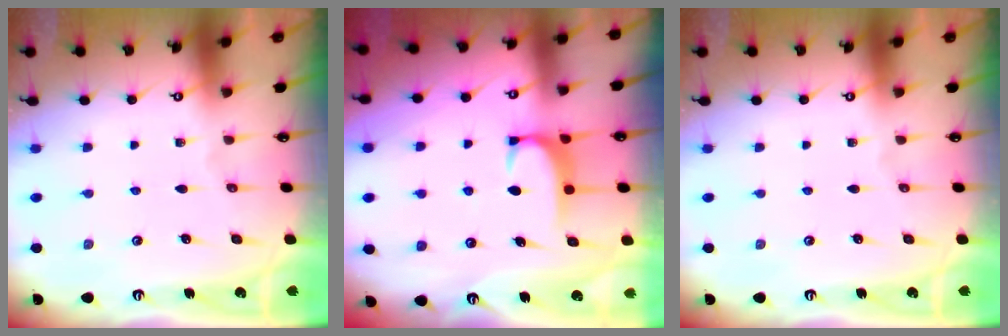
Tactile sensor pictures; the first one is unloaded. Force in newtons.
{"total": 1.8, "press": 1.7, "slide": 0.5}
{"total": 0.0}